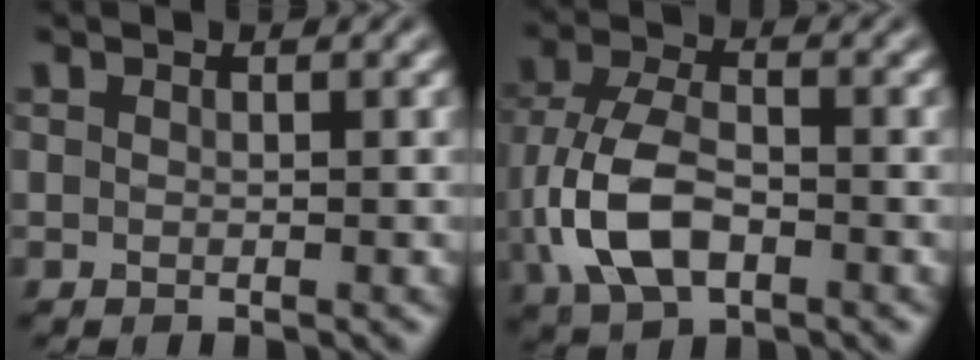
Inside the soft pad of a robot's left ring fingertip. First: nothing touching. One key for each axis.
{"total": 7.2, "fx": -1.9, "fy": 4.2, "fz": 5.6, "tx": -0.126, "ty": 0.000, "tz": -0.043}